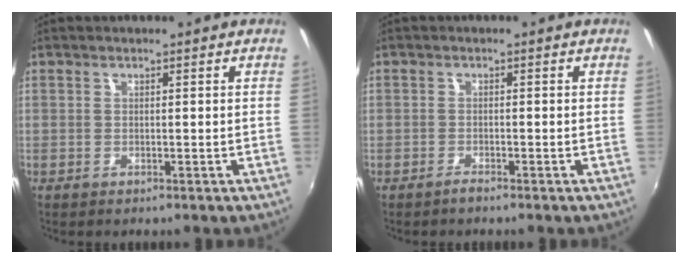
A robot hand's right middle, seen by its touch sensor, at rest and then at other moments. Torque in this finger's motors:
{"motor_torque": [0.15, -0.35, -0.02, -0.02]}